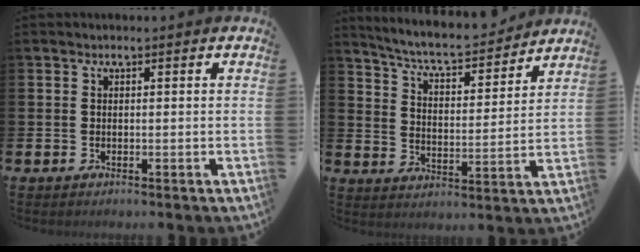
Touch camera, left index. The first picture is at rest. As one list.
[{"total": 6.8, "force": [6.4, 0.9, 2.0], "torque": [-0.070, -0.047, 0.108]}]